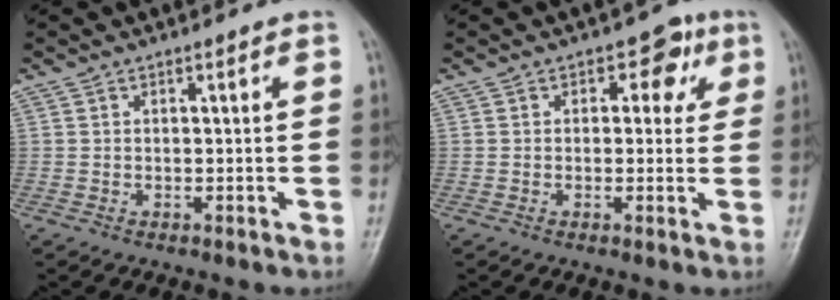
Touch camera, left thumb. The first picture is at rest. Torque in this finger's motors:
{"motor_torque": [-0.11, -0.04, -0.20, -0.04, 0.05]}